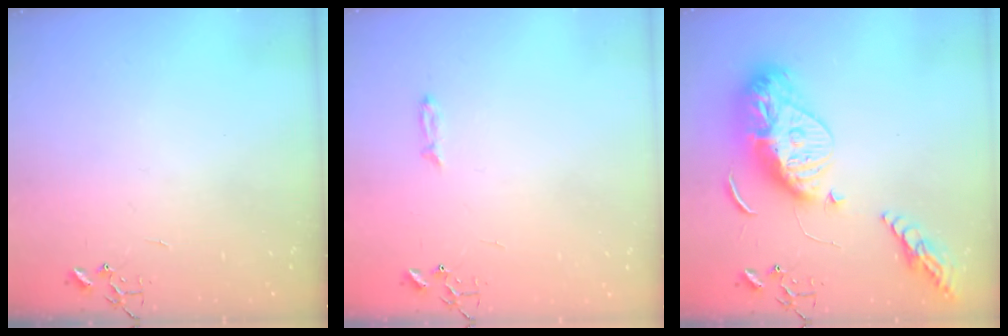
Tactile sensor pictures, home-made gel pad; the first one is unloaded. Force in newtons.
{"total": 3.4, "press": 3.4, "slide": 0.4}
{"total": 22.4, "press": 22.3, "slide": 1.9}